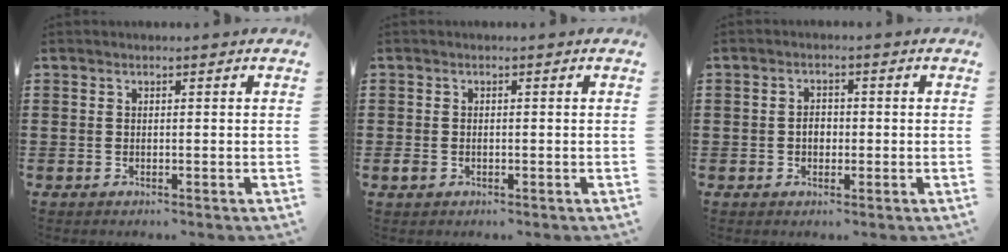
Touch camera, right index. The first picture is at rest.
{"total": 1.1, "force": [-0.4, 0.9, 0.6], "torque": [-0.021, -0.001, -0.012]}
{"total": 2.3, "force": [-0.3, 1.6, 1.5], "torque": [-0.031, 0.006, -0.008]}